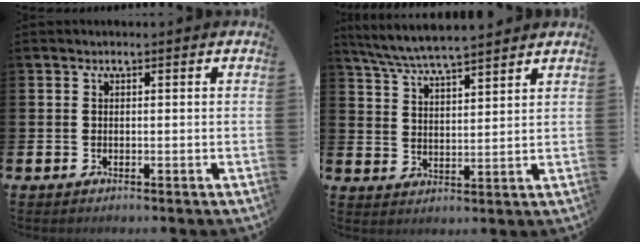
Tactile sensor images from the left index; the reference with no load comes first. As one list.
[{"total": 6.2, "force": [5.9, 0.3, 1.6], "torque": [-0.056, -0.028, 0.107]}]